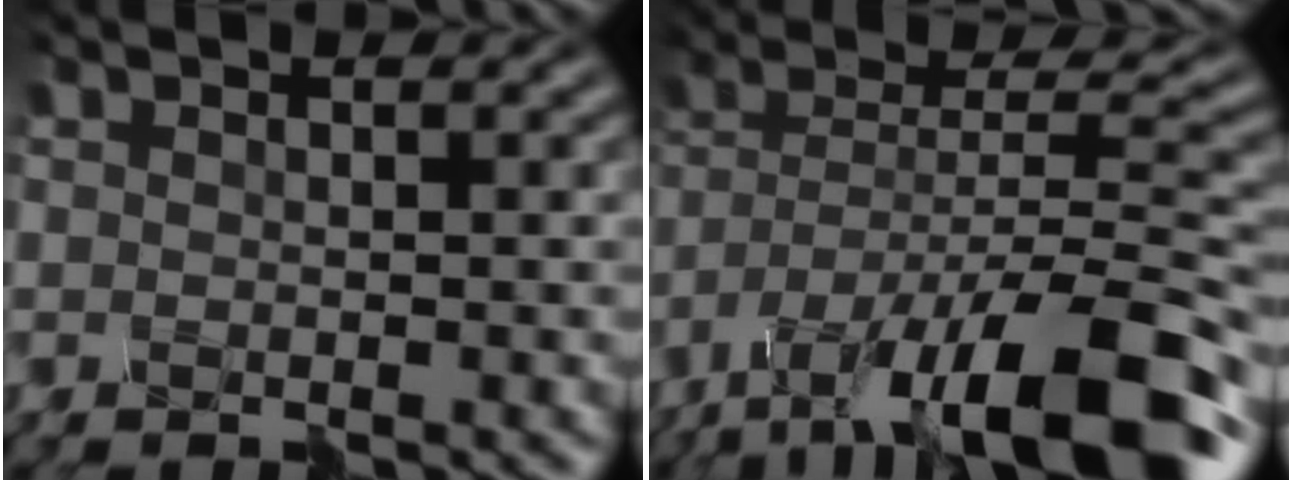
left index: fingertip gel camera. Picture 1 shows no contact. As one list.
[{"total": 14.1, "force": [-10.4, 3.3, 8.8], "torque": [-0.169, 0.003, -0.176]}]